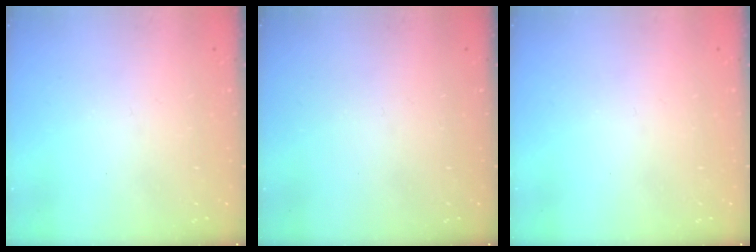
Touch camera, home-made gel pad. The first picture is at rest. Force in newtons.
{"total": 0.0}
{"total": 0.0}